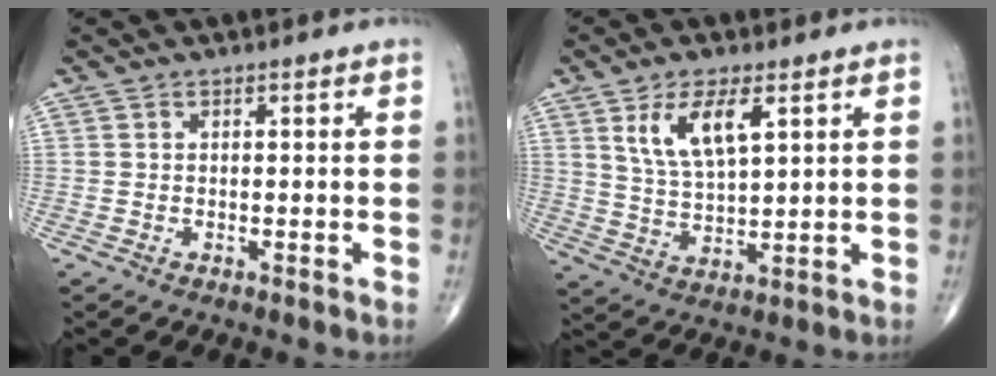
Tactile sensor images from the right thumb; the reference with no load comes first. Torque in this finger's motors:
{"motor_torque": [0.03, 0.08, 0.03, 0.00, 0.07]}